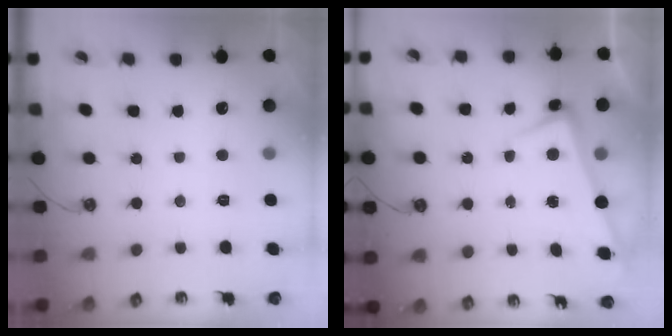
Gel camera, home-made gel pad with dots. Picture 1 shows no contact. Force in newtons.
{"total": 2.4, "press": 2.2, "slide": 0.8}